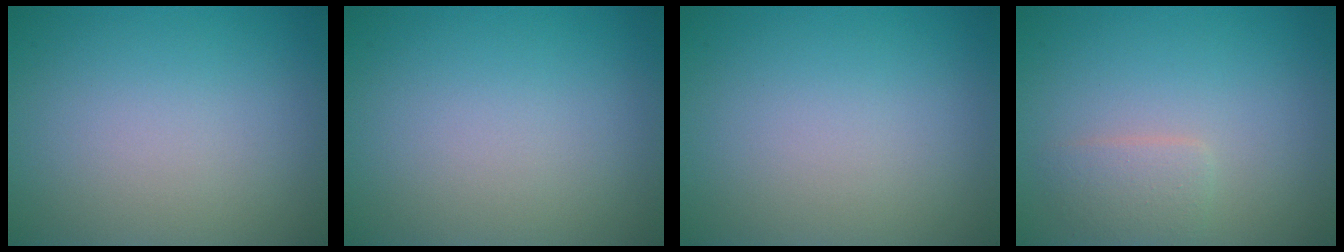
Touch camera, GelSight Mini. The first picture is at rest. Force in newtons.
{"total": 0.0}
{"total": 0.0}
{"total": 1.8, "press": 1.8, "slide": 0.0}